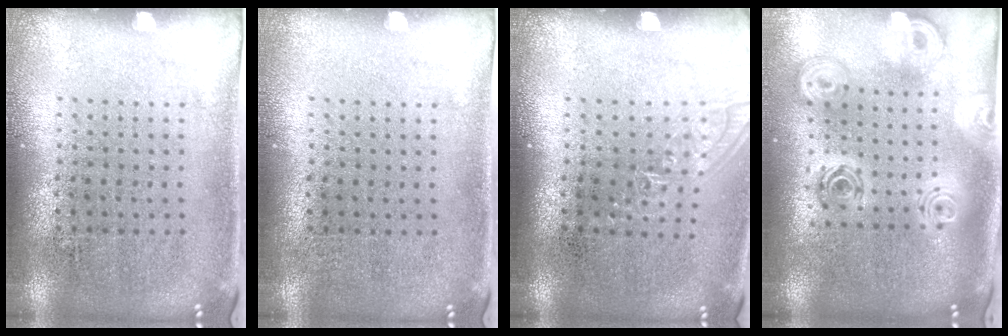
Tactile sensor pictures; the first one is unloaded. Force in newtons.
{"total": 0.0}
{"total": 1.0, "press": 0.9, "slide": 0.3}
{"total": 2.4, "press": 1.9, "slide": 1.5}